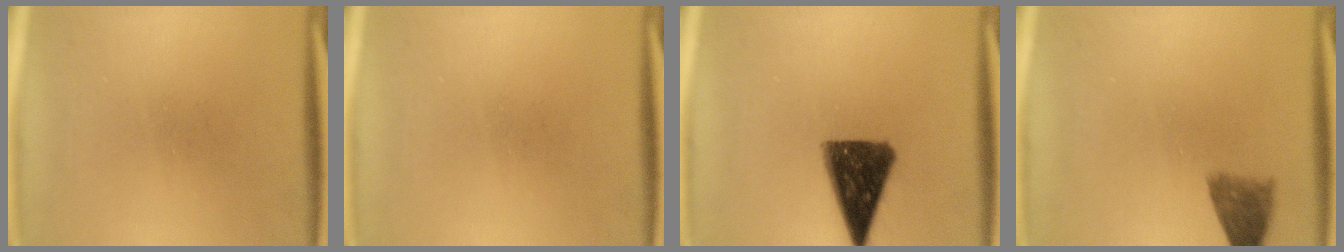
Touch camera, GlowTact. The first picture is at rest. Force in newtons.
{"total": 0.0}
{"total": 12.3}
{"total": 3.8}